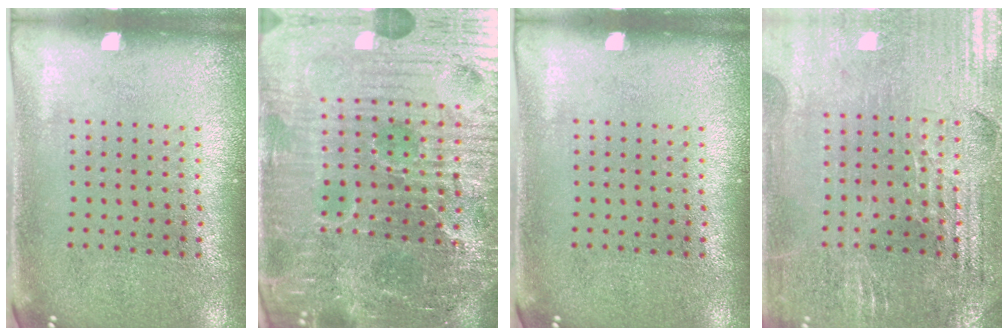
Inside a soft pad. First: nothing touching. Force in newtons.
{"total": 7.3, "press": 6.6, "slide": 3.1}
{"total": 0.0}
{"total": 2.9, "press": 2.9, "slide": 0.5}